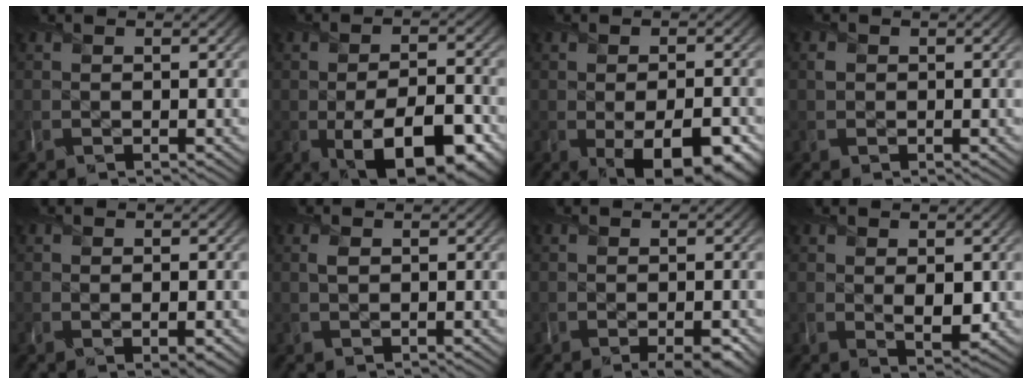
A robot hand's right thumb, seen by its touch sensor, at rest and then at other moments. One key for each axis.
{"total": 11.4, "fx": -4.3, "fy": 5.5, "fz": 9.0, "tx": -0.135, "ty": -0.022, "tz": -0.061}
{"total": 8.3, "fx": -3.0, "fy": 4.0, "fz": 6.7, "tx": -0.085, "ty": -0.026, "tz": -0.026}
{"total": 0.7, "fx": 0.2, "fy": 0.7, "fz": 0.1, "tx": -0.004, "ty": -0.002, "tz": 0.002}
{"total": 1.3, "fx": -0.3, "fy": 0.5, "fz": 1.1, "tx": -0.016, "ty": -0.006, "tz": -0.001}
{"total": 0.9, "fx": 0.4, "fy": 0.5, "fz": 0.6, "tx": -0.018, "ty": -0.001, "tz": 0.009}
{"total": 2.5, "fx": -1.3, "fy": 0.5, "fz": 2.0, "tx": -0.027, "ty": -0.006, "tz": -0.017}
{"total": 2.7, "fx": 0.5, "fy": 1.4, "fz": 2.2, "tx": -0.042, "ty": -0.009, "tz": 0.016}